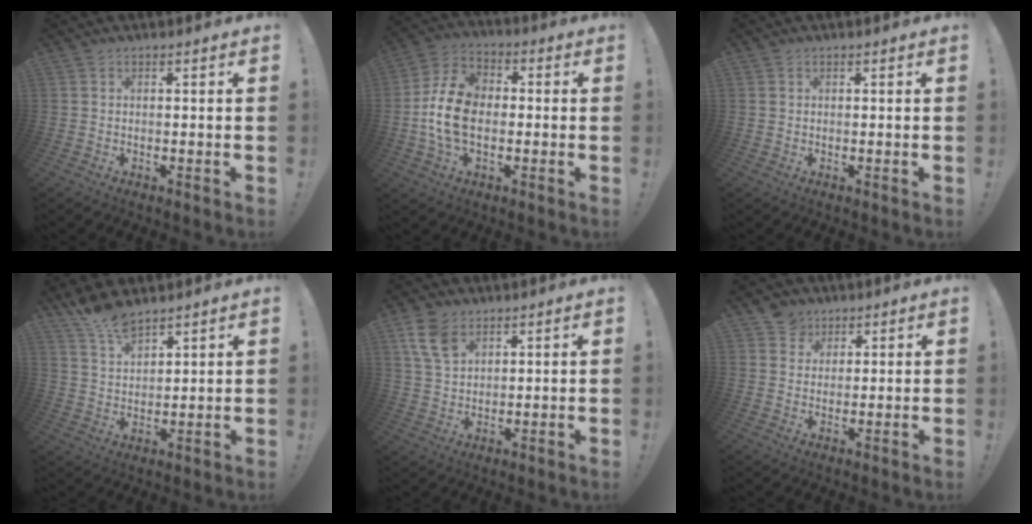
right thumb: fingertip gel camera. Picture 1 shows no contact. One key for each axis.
{"total": 14.3, "fx": -1.9, "fy": 9.8, "fz": 10.2, "tx": -0.189, "ty": 0.012, "tz": -0.036}
{"total": 0.6, "fx": 0.3, "fy": 0.6, "fz": 0.0, "tx": -0.006, "ty": 0.004, "tz": 0.007}
{"total": 8.6, "fx": 7.4, "fy": 2.9, "fz": 3.2, "tx": -0.067, "ty": -0.048, "tz": 0.142}
{"total": 9.0, "fx": 5.1, "fy": 5.5, "fz": 4.9, "tx": -0.093, "ty": -0.013, "tz": 0.104}
{"total": 6.4, "fx": 3.6, "fy": 5.3, "fz": 0.6, "tx": -0.003, "ty": -0.025, "tz": 0.070}